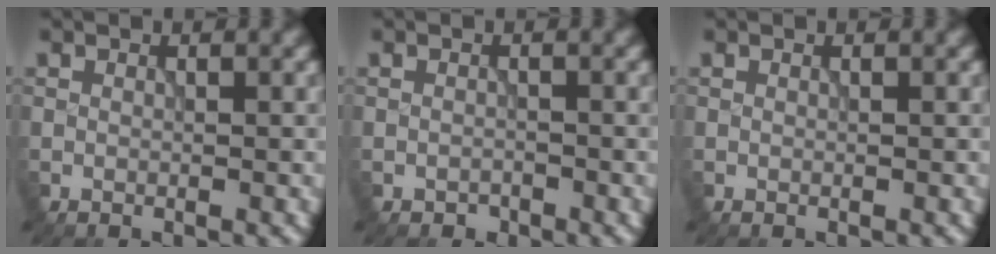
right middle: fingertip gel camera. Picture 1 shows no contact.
{"total": 0.7, "force": [-0.5, 0.5, 0.1], "torque": [0.000, -0.004, -0.009]}
{"total": 0.0}